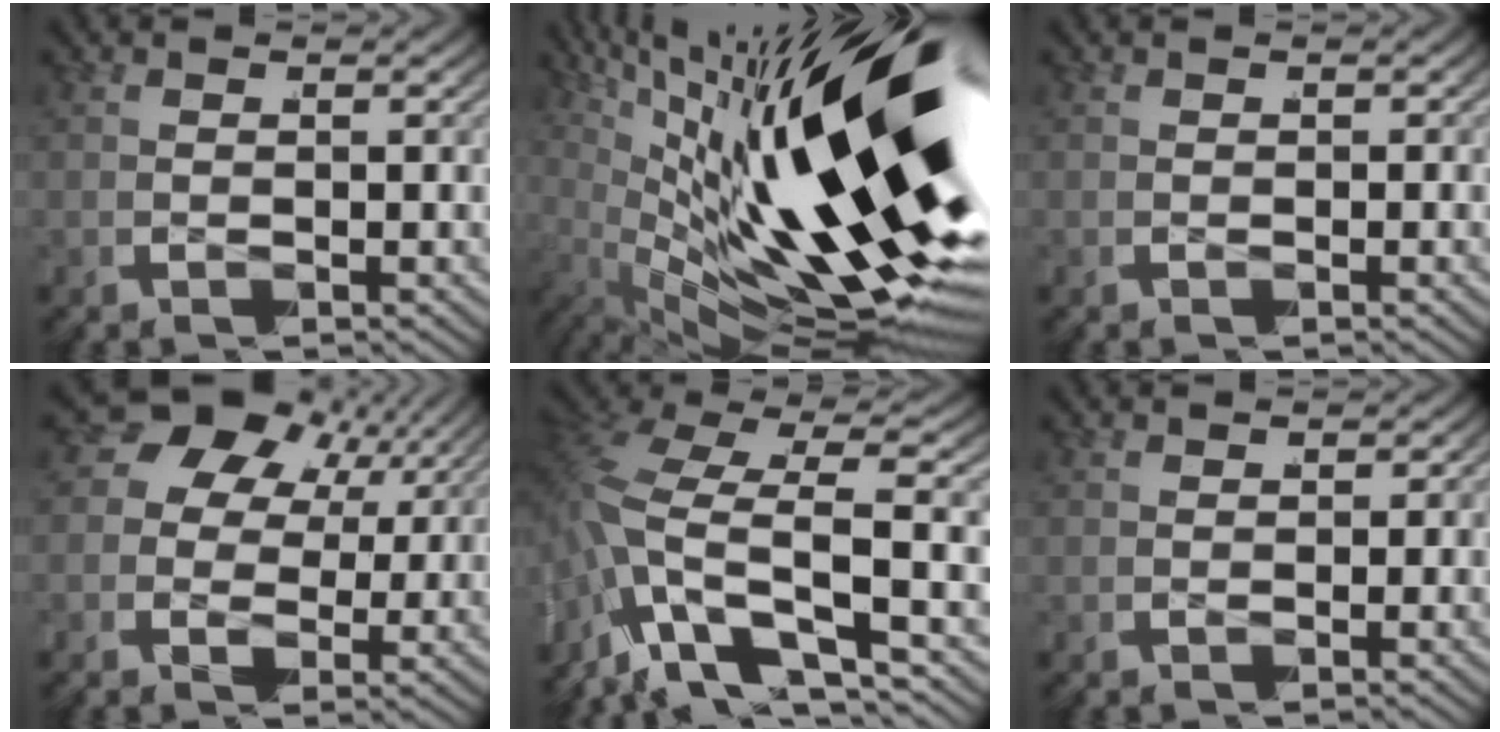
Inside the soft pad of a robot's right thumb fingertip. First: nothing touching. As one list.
[{"total": 22.3, "force": [-0.8, 10.4, 19.7], "torque": [-0.306, -0.029, 0.014]}, {"total": 0.5, "force": [-0.2, 0.4, 0.3], "torque": [-0.008, -0.003, -0.001]}, {"total": 10.3, "force": [2.0, 7.4, 6.8], "torque": [-0.132, -0.001, 0.024]}, {"total": 8.3, "force": [-1.5, 5.4, 6.0], "torque": [-0.179, -0.019, -0.019]}, {"total": 1.4, "force": [-0.3, 1.1, 0.8], "torque": [-0.011, -0.007, -0.004]}]